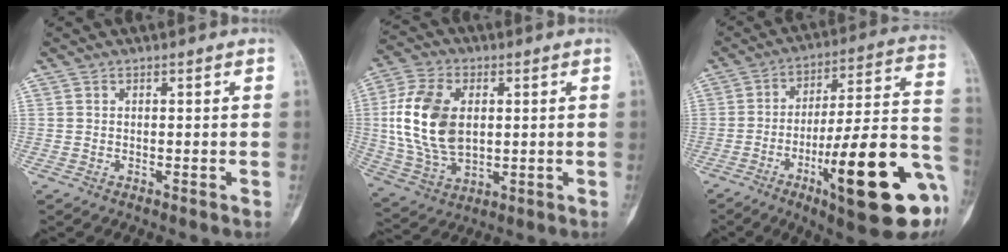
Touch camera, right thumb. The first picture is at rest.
{"total": 16.0, "force": [1.9, 10.2, 12.2], "torque": [-0.235, -0.004, 0.041]}
{"total": 26.0, "force": [-9.7, 5.9, 23.3], "torque": [-0.300, 0.037, -0.138]}